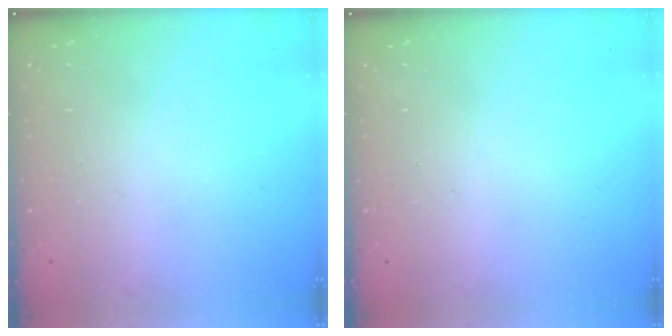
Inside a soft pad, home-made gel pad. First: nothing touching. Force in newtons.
{"total": 0.0}